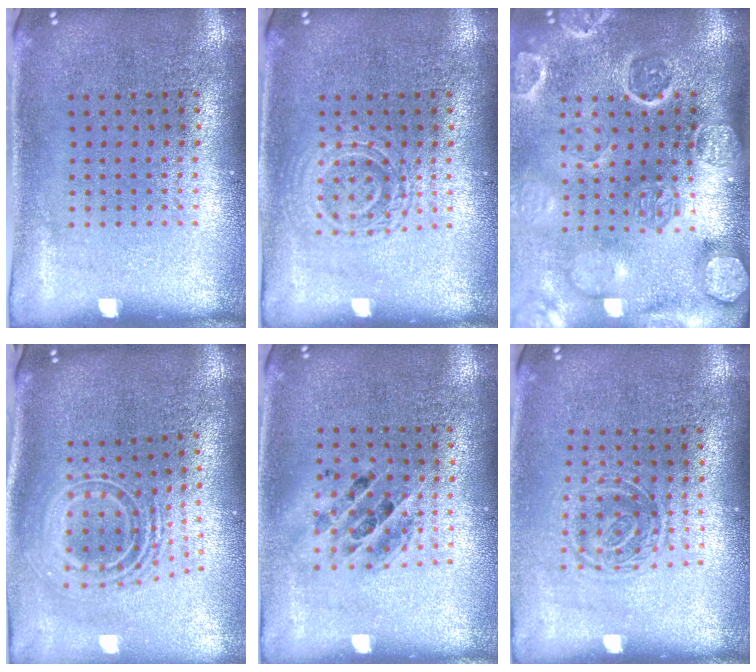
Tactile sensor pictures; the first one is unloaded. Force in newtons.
{"total": 2.3, "press": 2.2, "slide": 0.5}
{"total": 4.2, "press": 3.5, "slide": 2.4}
{"total": 2.5, "press": 1.7, "slide": 1.8}
{"total": 1.4, "press": 1.2, "slide": 0.7}
{"total": 1.3, "press": 1.1, "slide": 0.7}